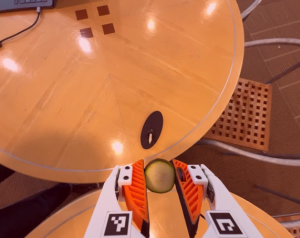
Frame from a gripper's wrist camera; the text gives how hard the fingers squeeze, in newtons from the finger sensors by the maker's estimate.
{"total": 8.9, "left": 9.0, "right": 8.7}